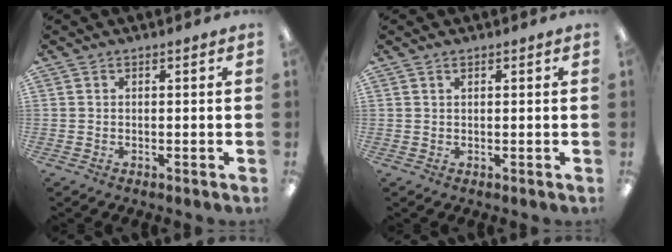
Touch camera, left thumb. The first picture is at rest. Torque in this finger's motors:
{"motor_torque": [-0.12, -0.05, -0.13, -0.09, -0.01]}